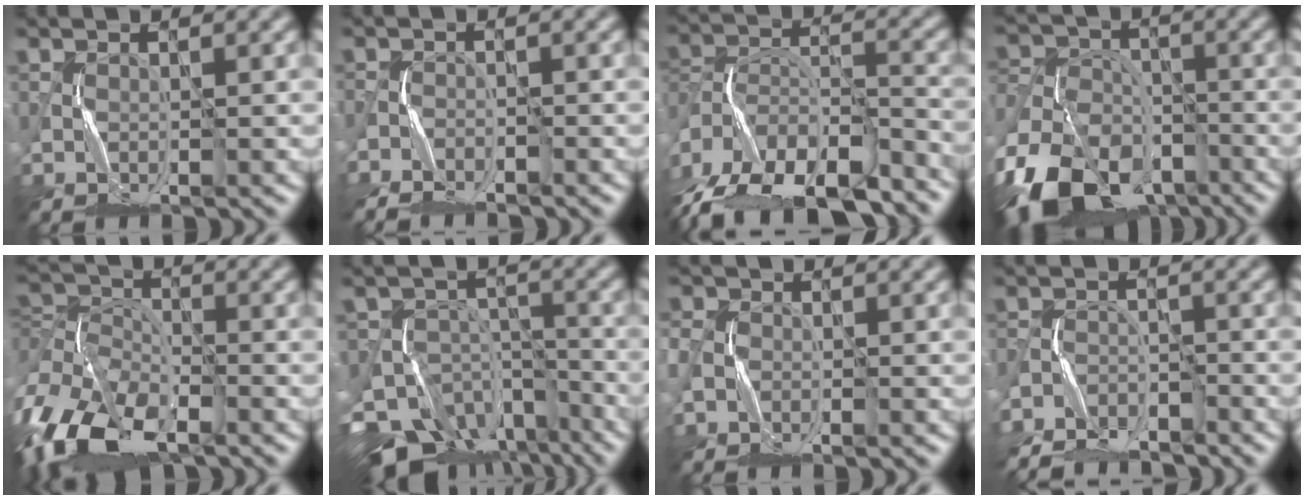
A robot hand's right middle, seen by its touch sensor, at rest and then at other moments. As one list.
[{"total": 3.3, "force": [-3.1, 0.4, 1.0], "torque": [-0.027, -0.018, -0.061]}, {"total": 16.3, "force": [-13.1, 7.0, 6.8], "torque": [-0.128, 0.003, -0.192]}, {"total": 13.6, "force": [-9.0, 8.0, 6.2], "torque": [-0.127, -0.021, -0.169]}, {"total": 10.8, "force": [-5.8, 6.2, 6.6], "torque": [-0.139, -0.006, -0.126]}, {"total": 13.7, "force": [-10.4, 8.2, 3.8], "torque": [-0.068, -0.018, -0.133]}, {"total": 2.2, "force": [-0.7, 1.8, 0.8], "torque": [-0.017, -0.003, -0.015]}, {"total": 5.8, "force": [-5.4, 1.6, 1.4], "torque": [-0.014, -0.017, -0.097]}]